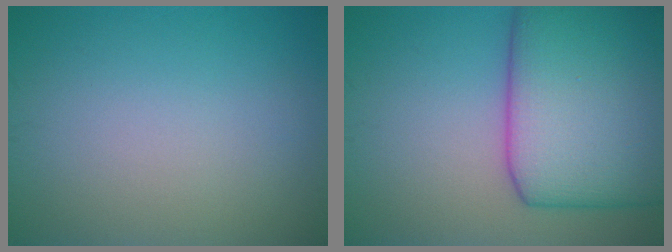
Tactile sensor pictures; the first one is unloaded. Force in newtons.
{"total": 13.4, "press": 13.4, "slide": 0.4}